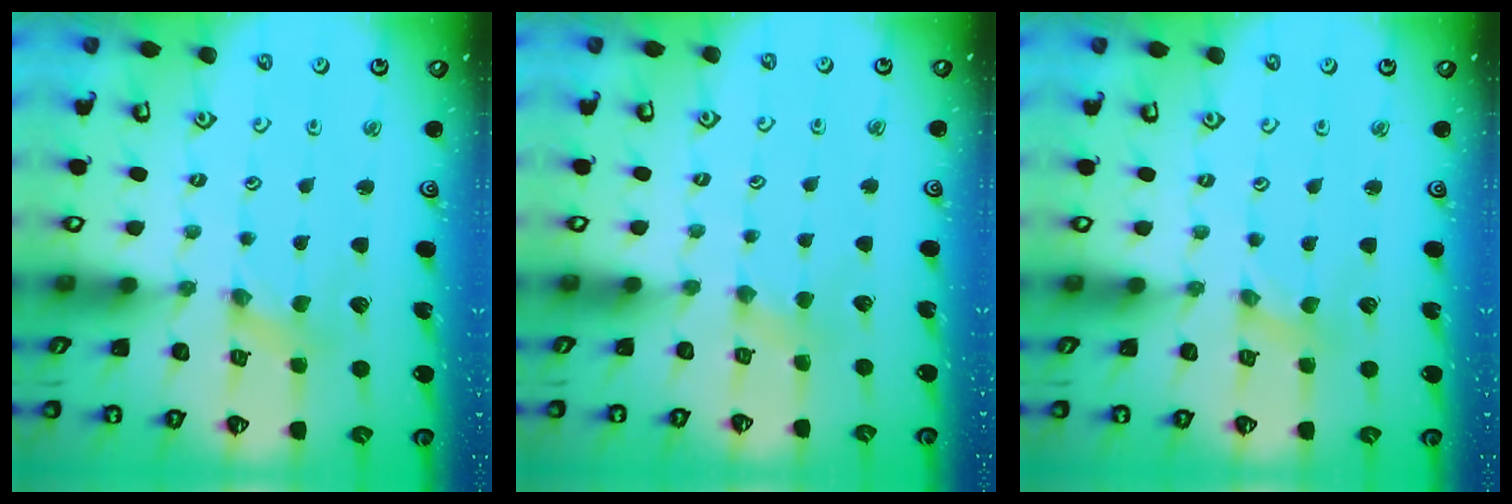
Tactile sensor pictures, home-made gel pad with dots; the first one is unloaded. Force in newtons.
{"total": 2.2, "press": 2.2, "slide": 0.4}
{"total": 0.0}